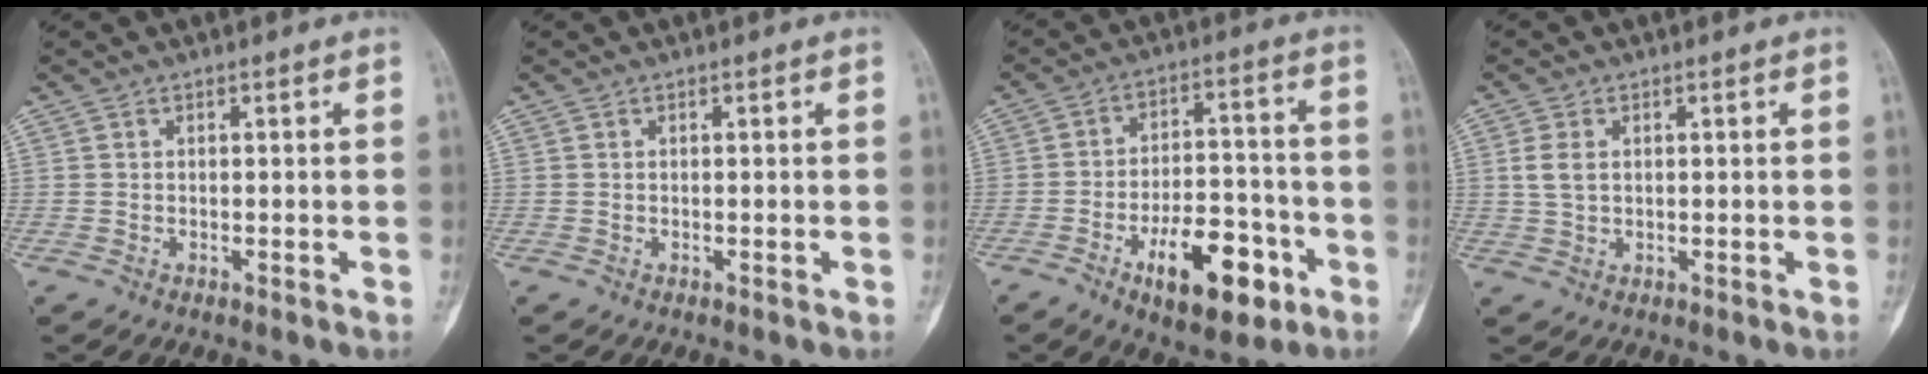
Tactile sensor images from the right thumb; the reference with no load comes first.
{"total": 0.0}
{"total": 15.1, "force": [-7.1, 6.9, 11.4], "torque": [-0.148, 0.040, -0.104]}
{"total": 3.4, "force": [0.7, 2.2, 2.5], "torque": [-0.057, 0.001, 0.014]}